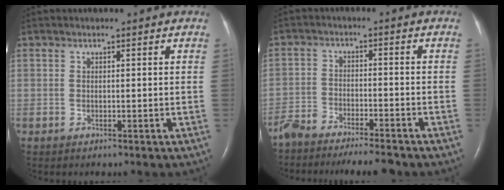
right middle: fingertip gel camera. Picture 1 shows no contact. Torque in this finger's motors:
{"motor_torque": [0.34, -0.33, 0.06, 0.03]}